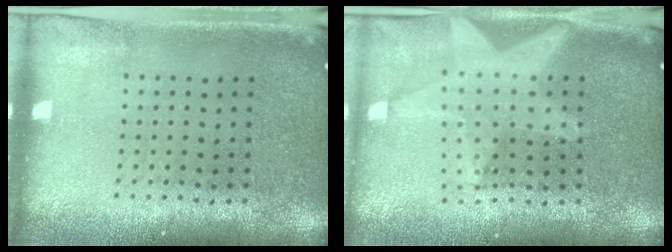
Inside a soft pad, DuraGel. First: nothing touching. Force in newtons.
{"total": 2.1, "press": 1.8, "slide": 1.1}